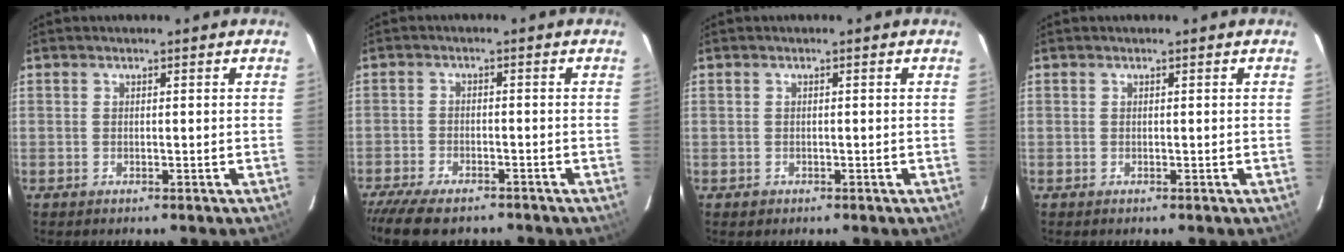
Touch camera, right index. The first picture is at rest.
{"total": 9.7, "force": [-8.1, 3.2, 4.3], "torque": [-0.109, -0.030, -0.140]}
{"total": 1.1, "force": [-0.6, 0.9, 0.1], "torque": [0.002, 0.000, -0.005]}
{"total": 0.0}